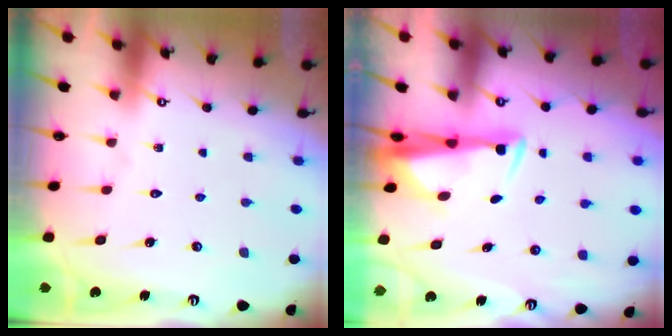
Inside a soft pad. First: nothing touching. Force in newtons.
{"total": 3.2, "press": 3.1, "slide": 0.8}